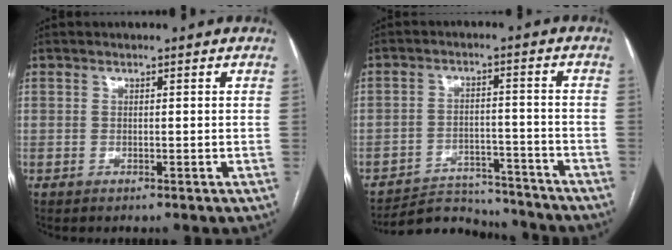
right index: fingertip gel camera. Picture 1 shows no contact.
{"total": 11.9, "force": [-11.6, 2.4, 1.1], "torque": [-0.009, 0.010, -0.171]}